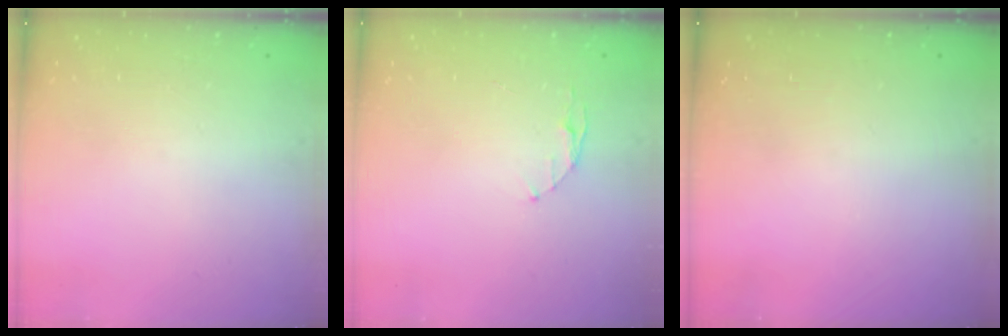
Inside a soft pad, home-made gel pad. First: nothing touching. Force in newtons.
{"total": 3.9, "press": 3.9, "slide": 0.5}
{"total": 0.0}